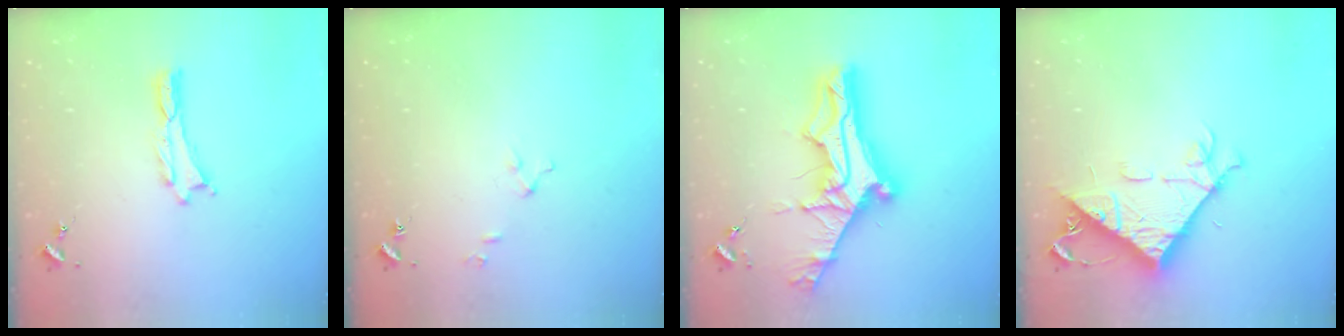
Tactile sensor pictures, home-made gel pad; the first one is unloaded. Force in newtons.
{"total": 2.6, "press": 2.6, "slide": 0.3}
{"total": 13.2, "press": 13.1, "slide": 1.4}
{"total": 9.8, "press": 9.7, "slide": 1.2}